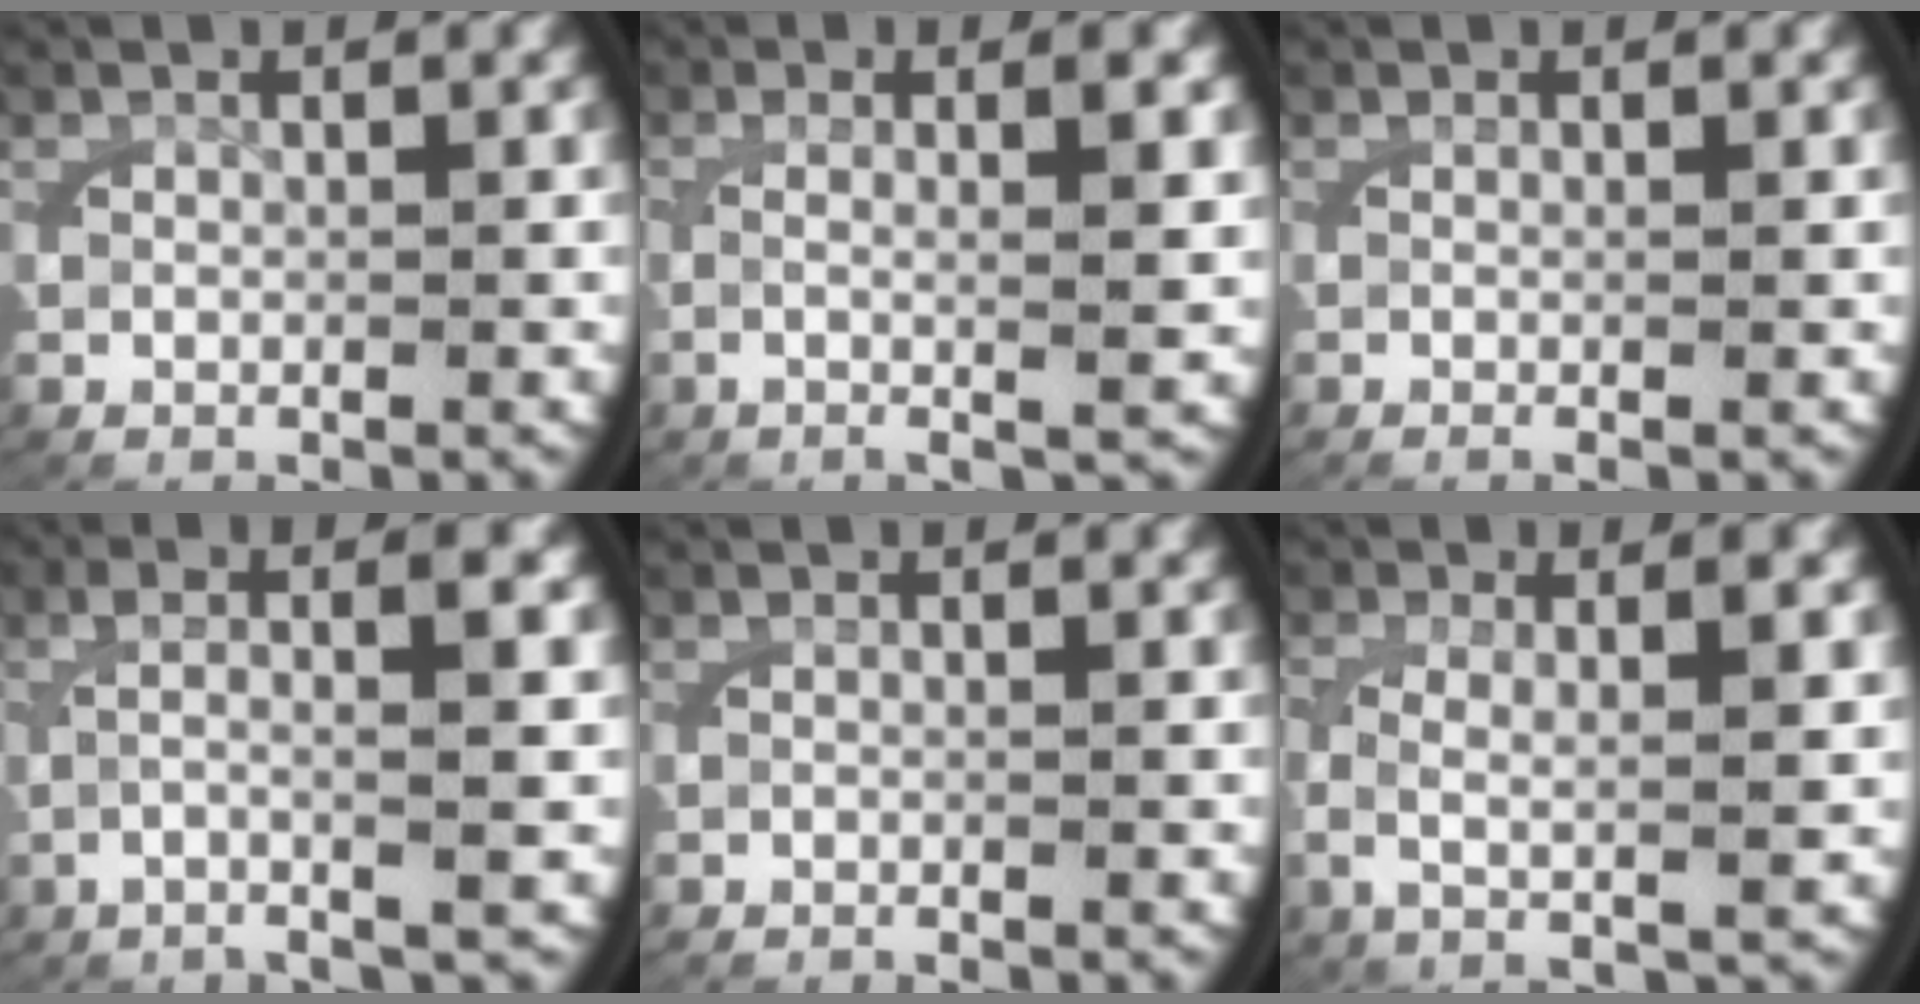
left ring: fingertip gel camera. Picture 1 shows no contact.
{"total": 4.5, "force": [-0.1, 0.7, 4.5], "torque": [-0.081, 0.002, -0.002]}
{"total": 0.9, "force": [-0.1, -0.1, 0.9], "torque": [-0.021, 0.001, -0.006]}
{"total": 5.1, "force": [-0.1, 0.8, 5.0], "torque": [-0.094, 0.010, -0.007]}
{"total": 1.2, "force": [-1.2, 0.2, 0.4], "torque": [-0.004, 0.004, -0.023]}
{"total": 4.4, "force": [0.4, 1.3, 4.2], "torque": [-0.088, -0.003, 0.010]}